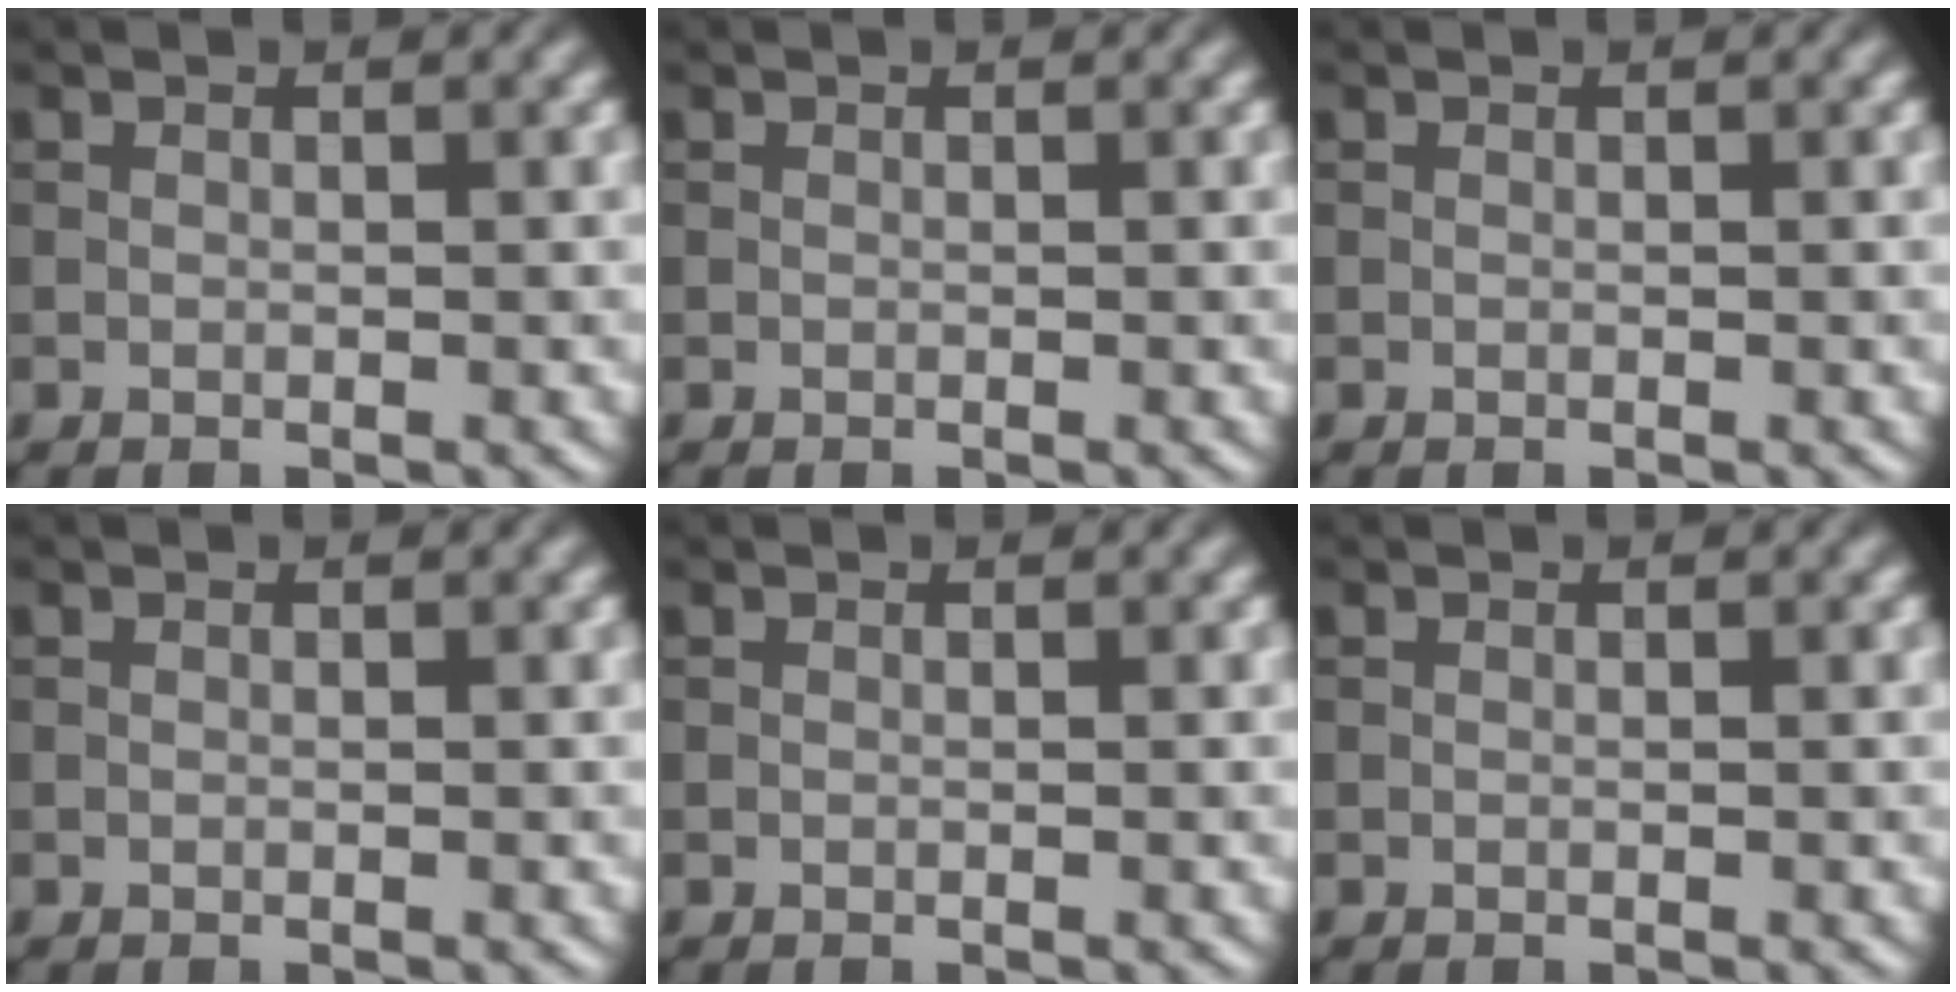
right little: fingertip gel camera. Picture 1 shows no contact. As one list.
[{"total": 0.0}, {"total": 0.0}, {"total": 0.0}, {"total": 0.0}, {"total": 0.0}]